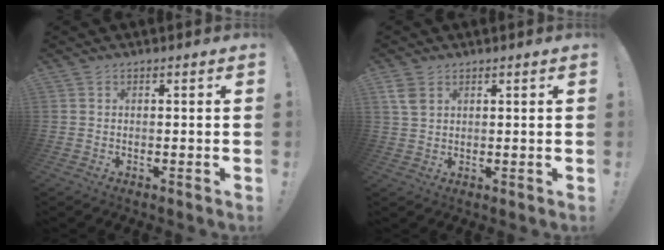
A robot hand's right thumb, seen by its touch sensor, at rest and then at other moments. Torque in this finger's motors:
{"motor_torque": [-0.34, 0.52, 0.12, 0.05, 0.08]}